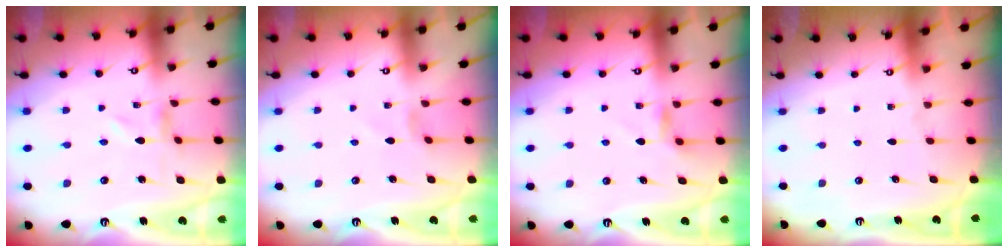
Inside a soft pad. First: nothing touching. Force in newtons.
{"total": 1.2, "press": 1.2, "slide": 0.3}
{"total": 3.6, "press": 3.6, "slide": 0.5}
{"total": 0.0}